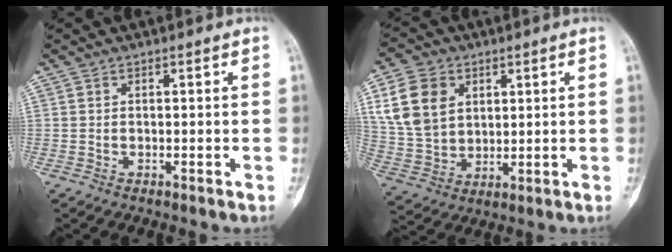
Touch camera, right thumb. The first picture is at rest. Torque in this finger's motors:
{"motor_torque": [-1.07, 1.80, 1.76, 0.16, 0.62]}